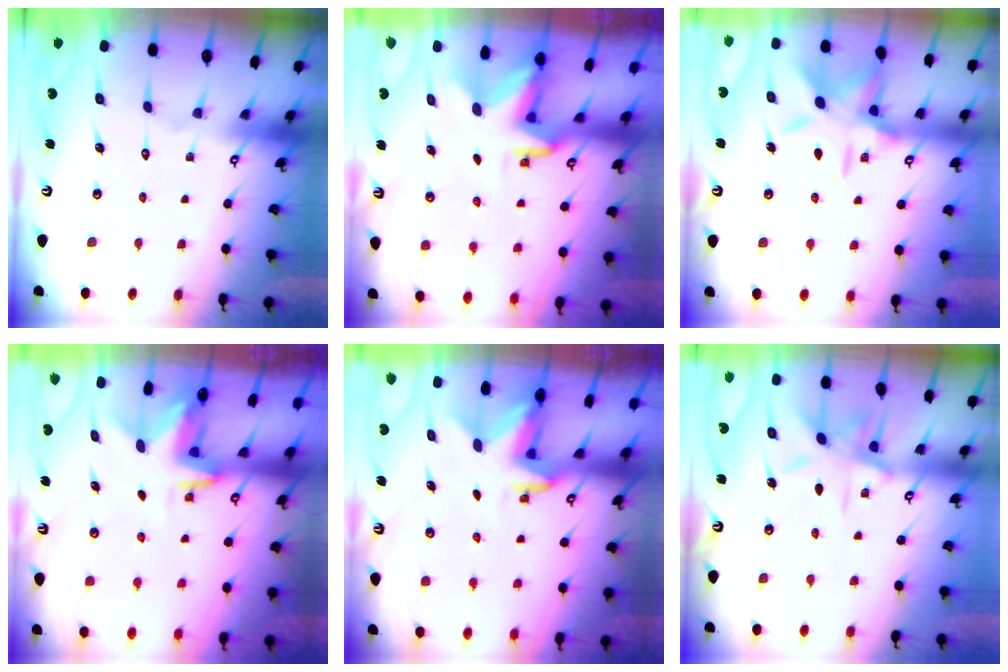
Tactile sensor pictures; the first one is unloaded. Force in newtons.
{"total": 2.8, "press": 2.8, "slide": 0.1}
{"total": 14.0, "press": 14.0, "slide": 0.9}
{"total": 2.7, "press": 2.7, "slide": 0.1}
{"total": 2.6, "press": 2.6, "slide": 0.5}
{"total": 9.7, "press": 9.7, "slide": 0.6}